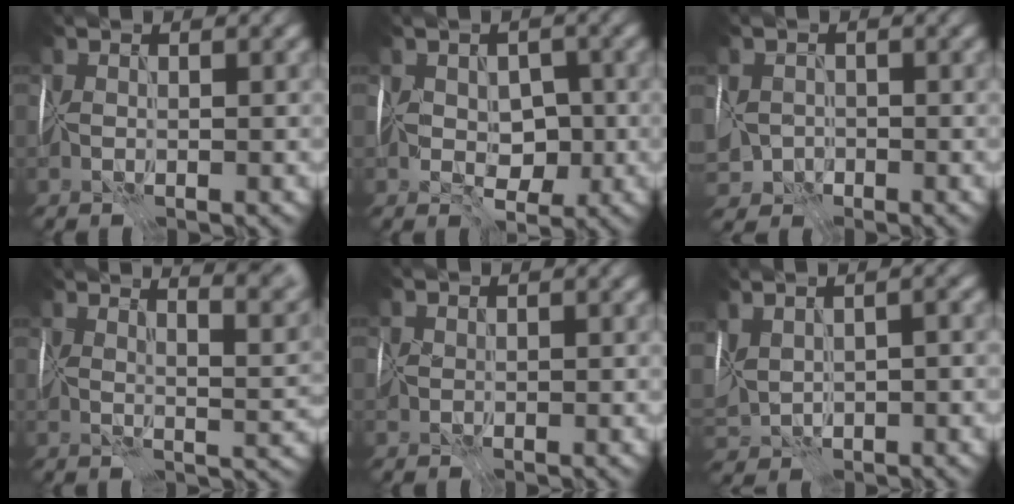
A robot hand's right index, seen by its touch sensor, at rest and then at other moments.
{"total": 4.7, "force": [-0.5, 3.2, 3.4], "torque": [-0.052, -0.002, -0.011]}
{"total": 3.9, "force": [-1.6, 3.2, 1.6], "torque": [-0.021, -0.005, -0.021]}
{"total": 10.4, "force": [7.5, 3.2, 6.5], "torque": [-0.053, 0.041, 0.069]}
{"total": 0.9, "force": [0.4, 0.7, 0.2], "torque": [0.000, 0.004, 0.007]}
{"total": 7.1, "force": [1.1, 3.9, 5.9], "torque": [-0.124, 0.011, 0.034]}